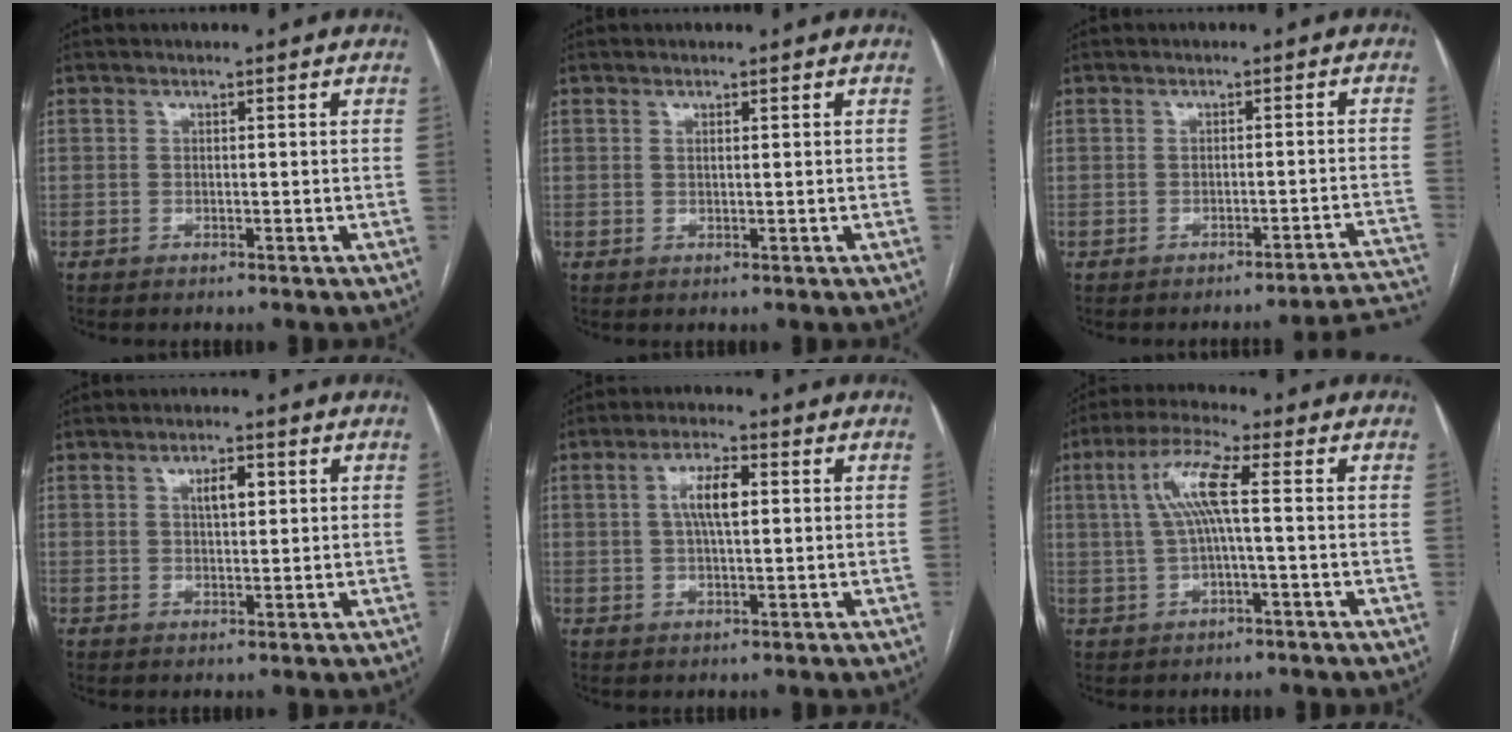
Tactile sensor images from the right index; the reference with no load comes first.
{"total": 0.7, "force": [0.3, 0.2, 0.6], "torque": [-0.013, 0.000, 0.005]}
{"total": 8.1, "force": [-7.9, -0.6, 1.3], "torque": [0.014, 0.017, -0.093]}
{"total": 3.4, "force": [1.1, 1.4, 2.9], "torque": [-0.048, 0.005, 0.019]}
{"total": 5.7, "force": [1.0, 1.7, 5.4], "torque": [-0.107, 0.012, 0.019]}
{"total": 7.5, "force": [0.9, 0.7, 7.4], "torque": [-0.153, 0.022, 0.019]}